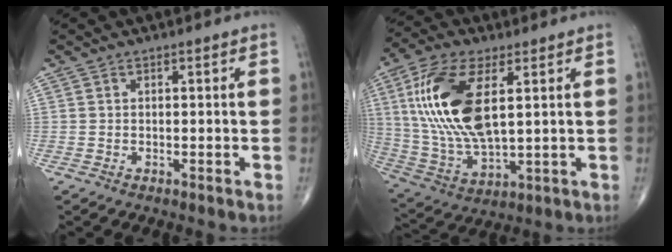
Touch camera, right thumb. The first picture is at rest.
{"total": 18.9, "force": [4.7, 8.6, 16.2], "torque": [-0.335, -0.014, 0.093]}